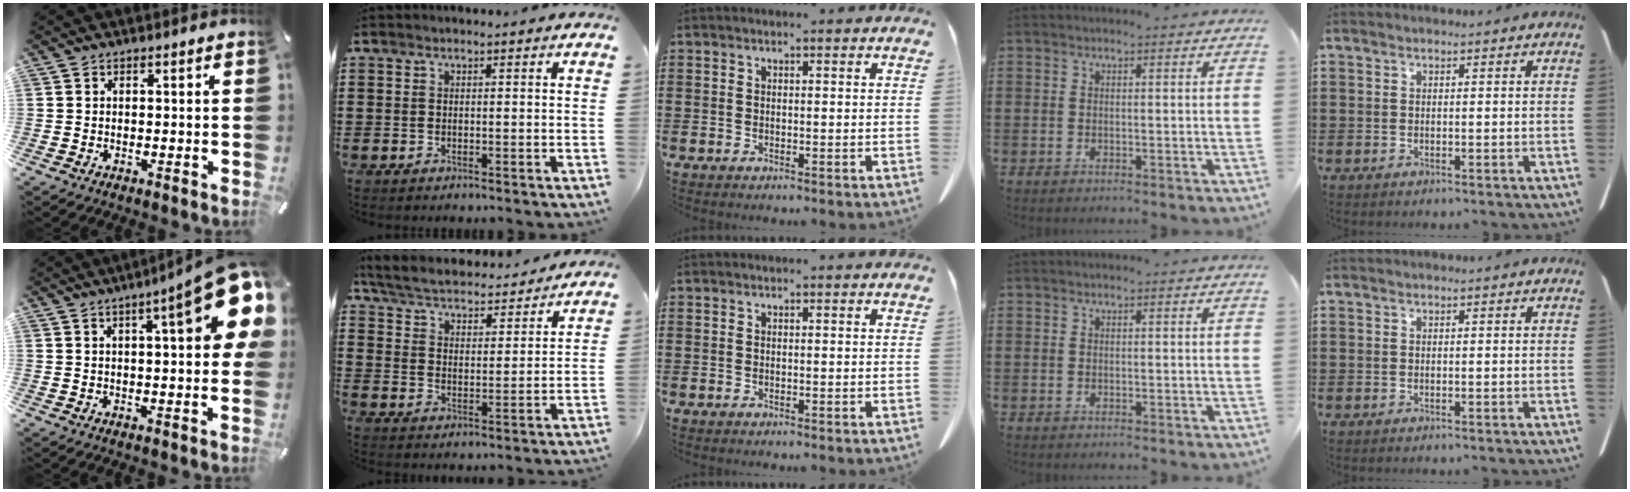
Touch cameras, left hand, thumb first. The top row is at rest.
{"thumb": {"total": 18.6, "force": [7.2, 4.2, 16.6], "torque": [-0.219, -0.041, 0.102]}, "index": {"total": 4.9, "force": [4.8, 0.2, 1.1], "torque": [-0.046, -0.031, 0.077]}}